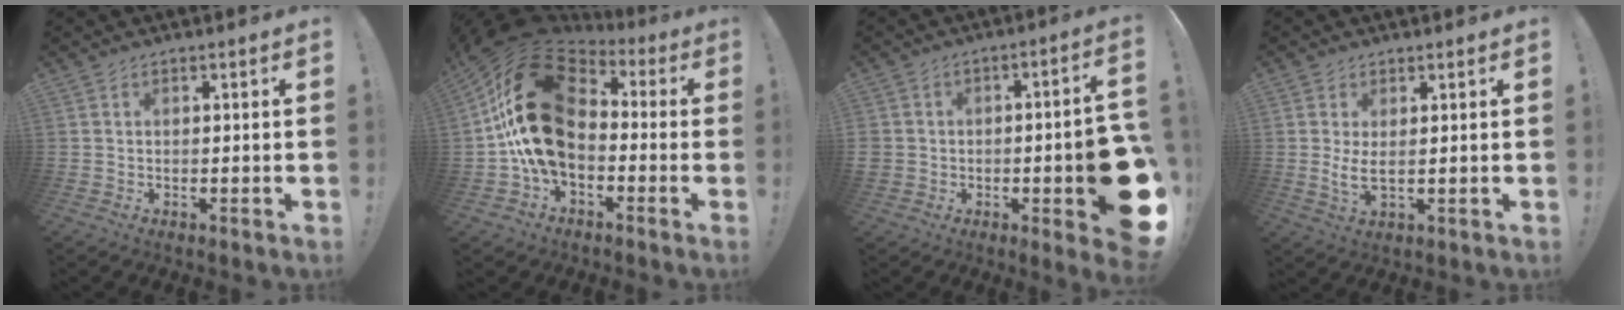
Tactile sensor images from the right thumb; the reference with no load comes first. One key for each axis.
{"total": 26.0, "fx": 3.4, "fy": 16.4, "fz": 19.9, "tx": -0.364, "ty": -0.009, "tz": 0.074}
{"total": 12.4, "fx": -4.5, "fy": 6.1, "fz": 9.8, "tx": -0.116, "ty": 0.027, "tz": -0.065}
{"total": 4.4, "fx": 1.1, "fy": 1.4, "fz": 4.0, "tx": -0.062, "ty": -0.015, "tz": 0.018}